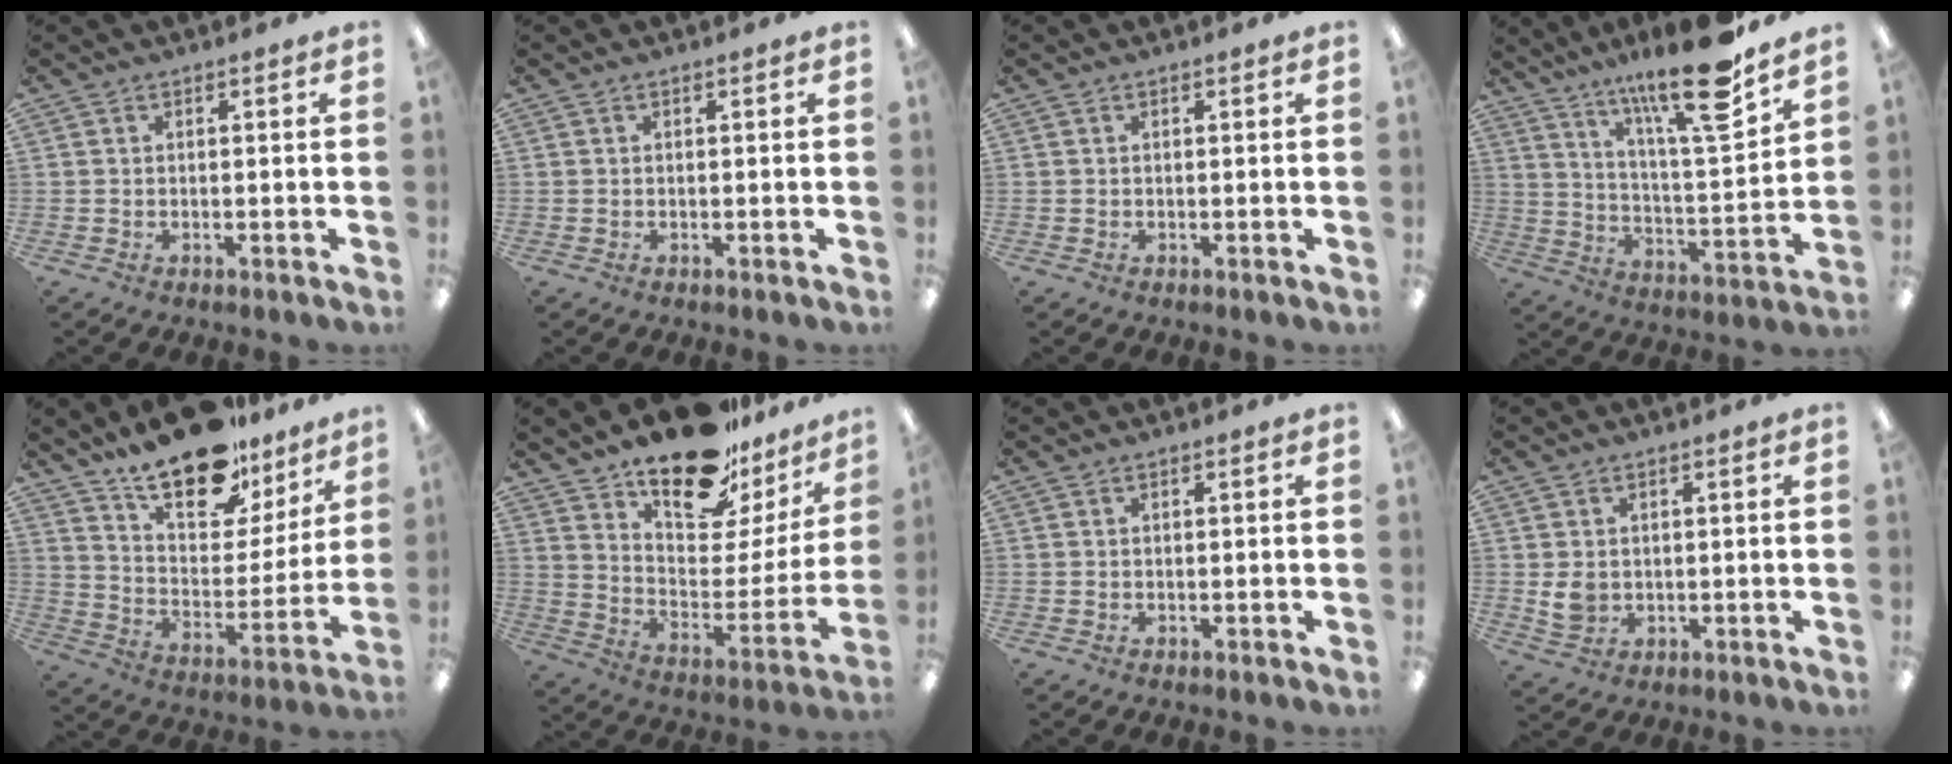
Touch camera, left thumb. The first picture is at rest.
{"total": 0.0}
{"total": 0.0}
{"total": 19.0, "force": [14.2, 3.0, 12.3], "torque": [-0.206, -0.088, 0.225]}
{"total": 20.6, "force": [15.4, 9.2, 10.0], "torque": [-0.161, -0.102, 0.272]}
{"total": 19.7, "force": [15.9, 7.7, 8.8], "torque": [-0.141, -0.112, 0.277]}
{"total": 0.0}
{"total": 4.3, "force": [0.6, 3.7, 2.1], "torque": [-0.031, -0.002, 0.012]}